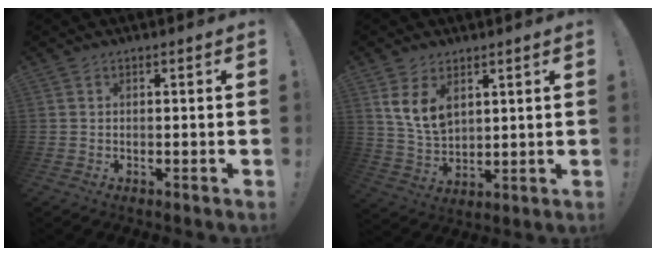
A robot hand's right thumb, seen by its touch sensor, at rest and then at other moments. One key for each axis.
{"total": 9.0, "fx": 4.6, "fy": 5.7, "fz": 5.3, "tx": -0.097, "ty": -0.021, "tz": 0.090}